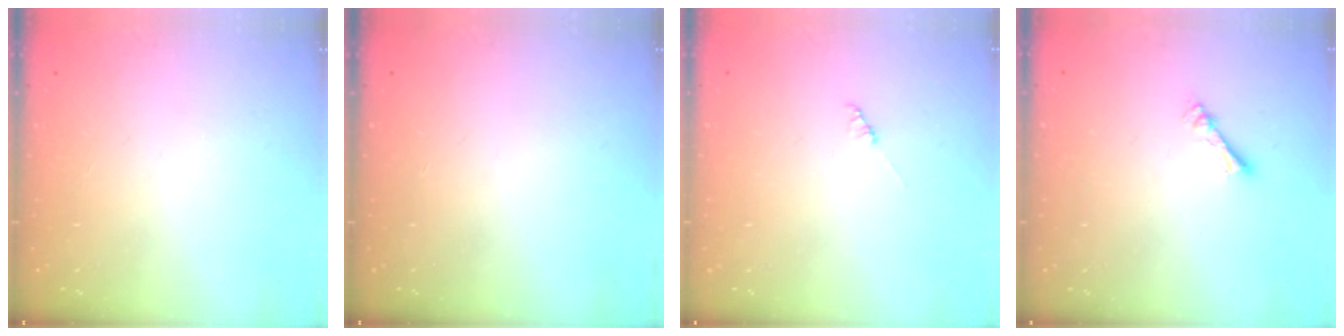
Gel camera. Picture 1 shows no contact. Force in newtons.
{"total": 0.0}
{"total": 1.4, "press": 1.4, "slide": 0.2}
{"total": 2.3, "press": 2.2, "slide": 0.4}